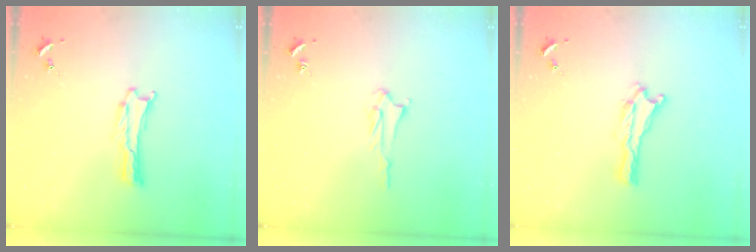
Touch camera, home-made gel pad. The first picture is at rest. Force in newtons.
{"total": 3.0, "press": 3.0, "slide": 0.3}
{"total": 0.0}